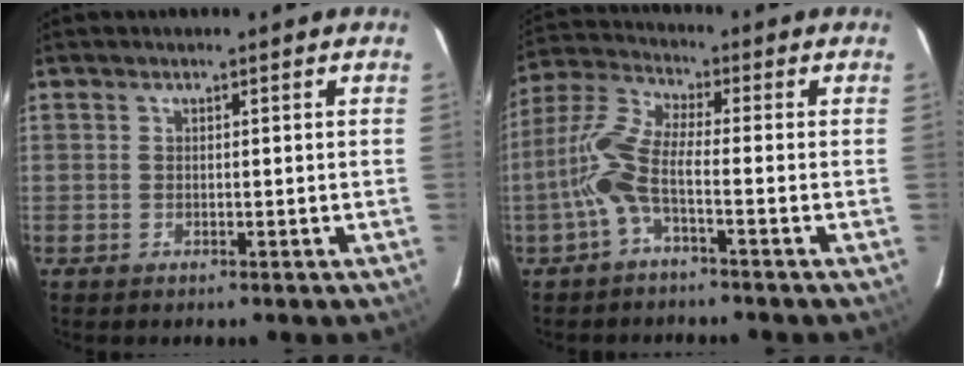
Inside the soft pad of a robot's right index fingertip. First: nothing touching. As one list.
[{"total": 7.7, "force": [-2.8, 1.2, 7.1], "torque": [-0.173, 0.010, -0.059]}]